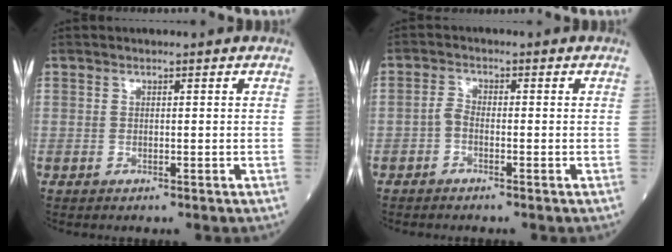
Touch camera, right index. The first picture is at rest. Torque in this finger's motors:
{"motor_torque": [0.02, -0.04, 0.01, -0.01]}